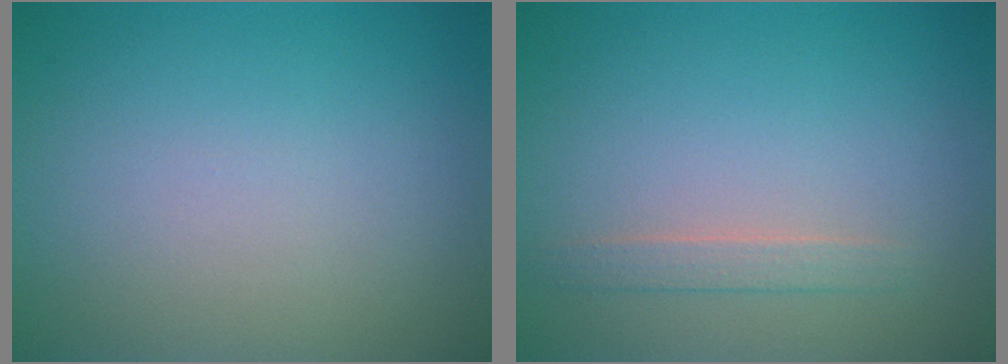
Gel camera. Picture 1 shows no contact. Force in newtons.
{"total": 1.3, "press": 1.3, "slide": 0.1}